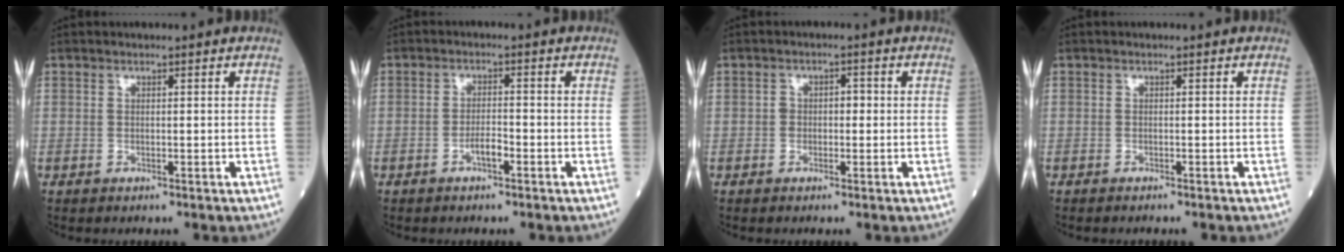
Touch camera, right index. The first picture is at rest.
{"total": 2.4, "force": [-1.3, 0.6, 1.9], "torque": [-0.030, 0.004, -0.025]}
{"total": 2.3, "force": [-0.1, 1.5, 1.7], "torque": [-0.023, 0.015, -0.004]}
{"total": 1.2, "force": [-1.1, 0.1, 0.4], "torque": [-0.008, -0.002, -0.014]}